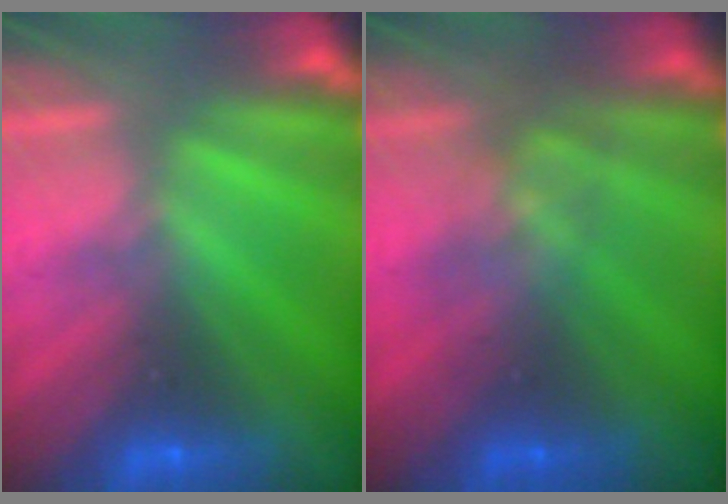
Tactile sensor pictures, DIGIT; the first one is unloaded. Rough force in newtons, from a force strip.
{"total": 2.3}